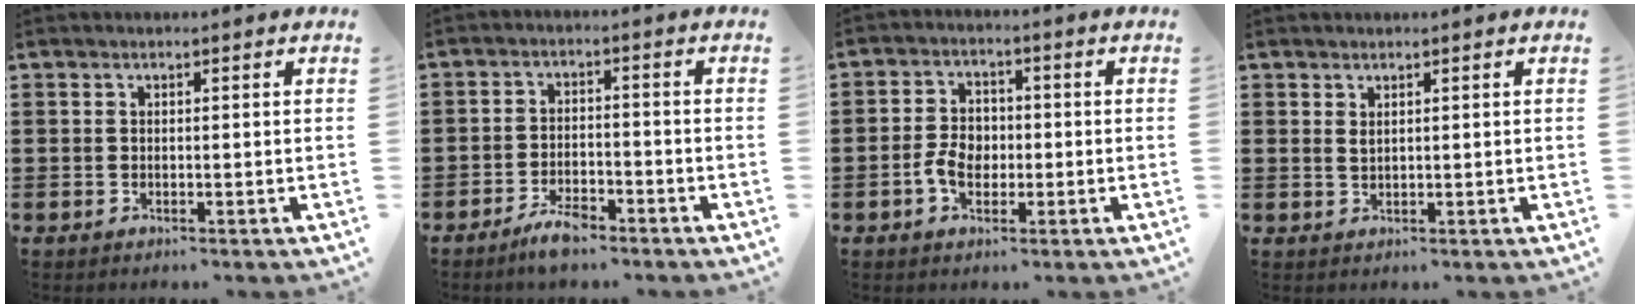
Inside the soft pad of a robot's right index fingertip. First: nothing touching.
{"total": 4.0, "force": [-3.1, 1.2, 2.2], "torque": [-0.043, 0.010, -0.059]}
{"total": 4.4, "force": [-1.1, 3.1, 2.9], "torque": [-0.059, 0.001, -0.024]}
{"total": 1.0, "force": [0.7, 0.4, 0.6], "torque": [-0.014, 0.001, 0.012]}